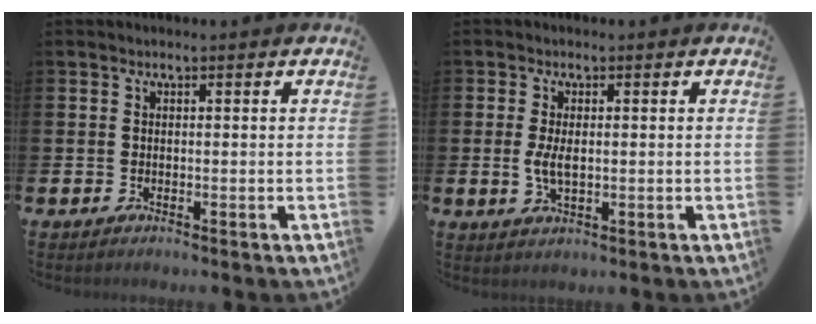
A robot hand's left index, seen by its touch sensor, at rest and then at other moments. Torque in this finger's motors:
{"motor_torque": [0.83, 0.07, 0.13, 0.09]}